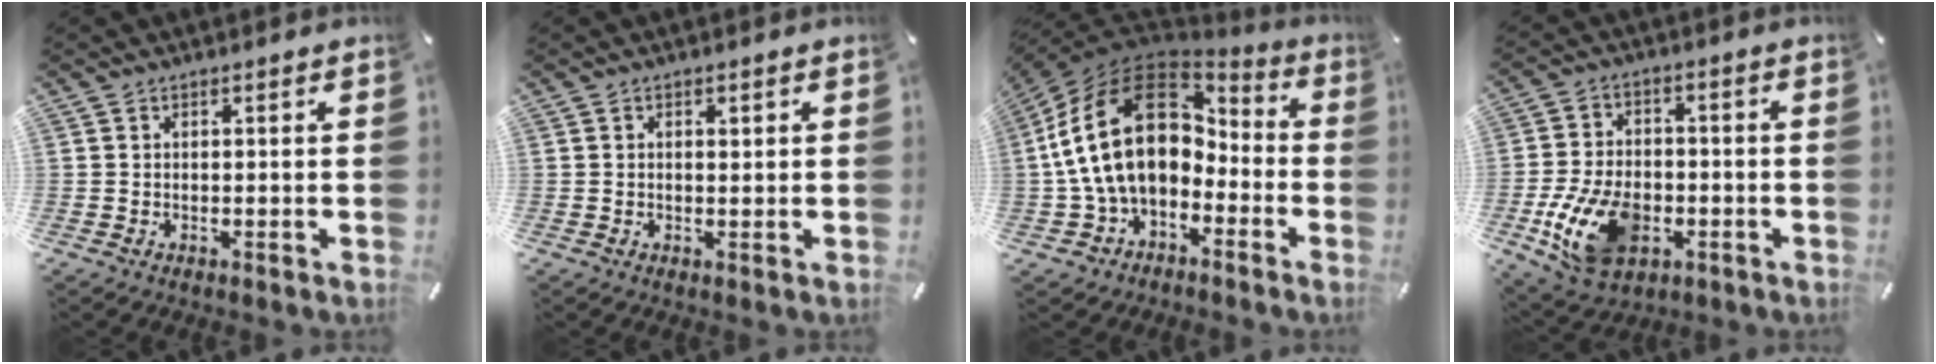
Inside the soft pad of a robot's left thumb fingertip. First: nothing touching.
{"total": 1.0, "force": [0.2, 0.7, 0.8], "torque": [-0.017, 0.003, 0.003]}
{"total": 22.6, "force": [1.6, 15.5, 16.4], "torque": [-0.343, 0.016, 0.028]}
{"total": 14.3, "force": [-4.4, 9.5, 9.7], "torque": [-0.190, 0.007, -0.077]}